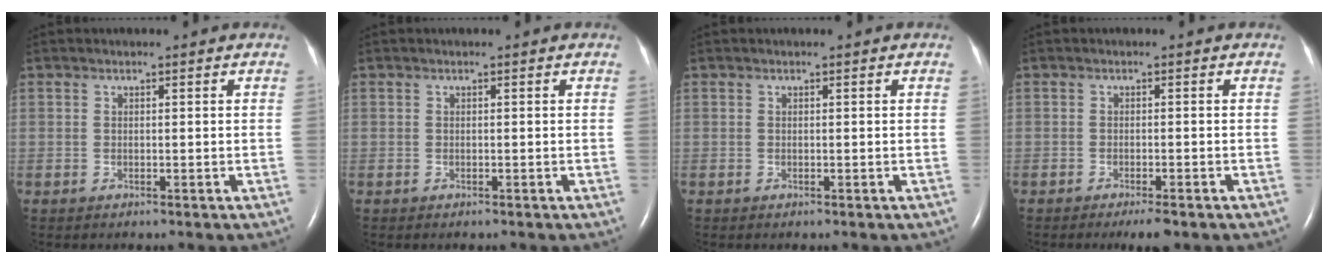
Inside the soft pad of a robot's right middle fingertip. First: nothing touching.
{"total": 0.0}
{"total": 0.0}
{"total": 2.9, "force": [-2.1, 0.5, 2.0], "torque": [-0.030, -0.004, -0.030]}